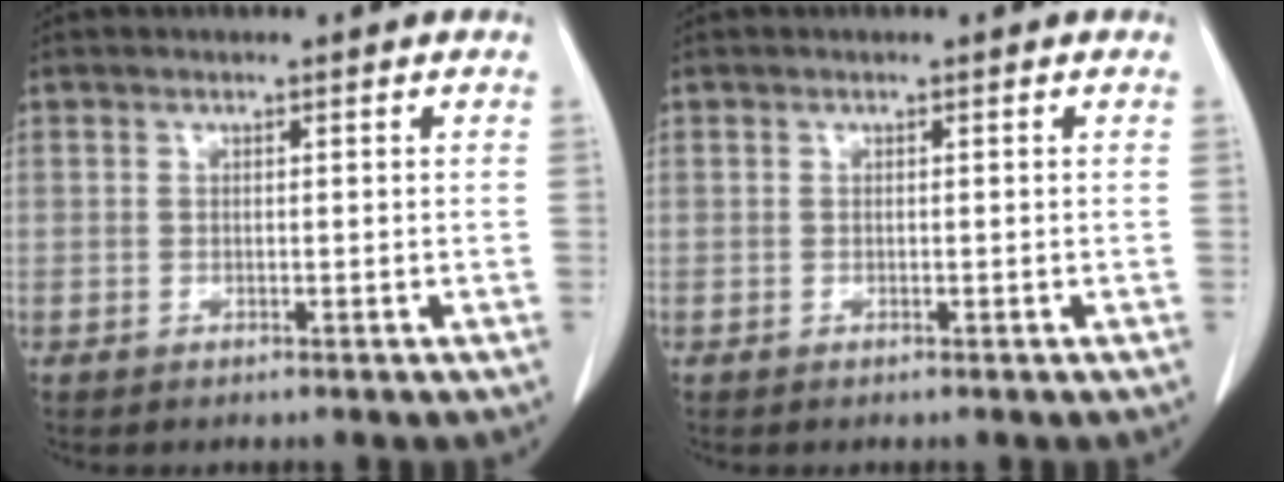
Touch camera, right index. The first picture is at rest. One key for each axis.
{"total": 0.0}